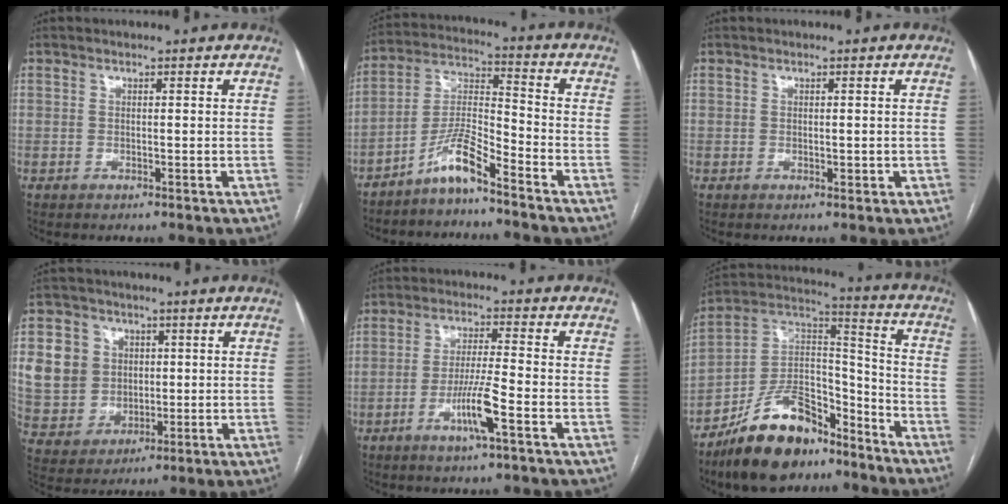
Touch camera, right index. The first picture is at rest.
{"total": 7.6, "force": [-5.8, 0.6, 4.9], "torque": [-0.107, 0.003, -0.115]}
{"total": 1.2, "force": [-0.1, 0.7, 1.0], "torque": [-0.015, 0.002, 0.003]}
{"total": 10.0, "force": [2.1, 9.1, 3.7], "torque": [-0.098, 0.026, 0.052]}
{"total": 6.9, "force": [-3.1, -0.2, 6.2], "torque": [-0.119, -0.006, -0.058]}
{"total": 17.6, "force": [-12.9, 7.5, 9.3], "torque": [-0.163, 0.039, -0.222]}